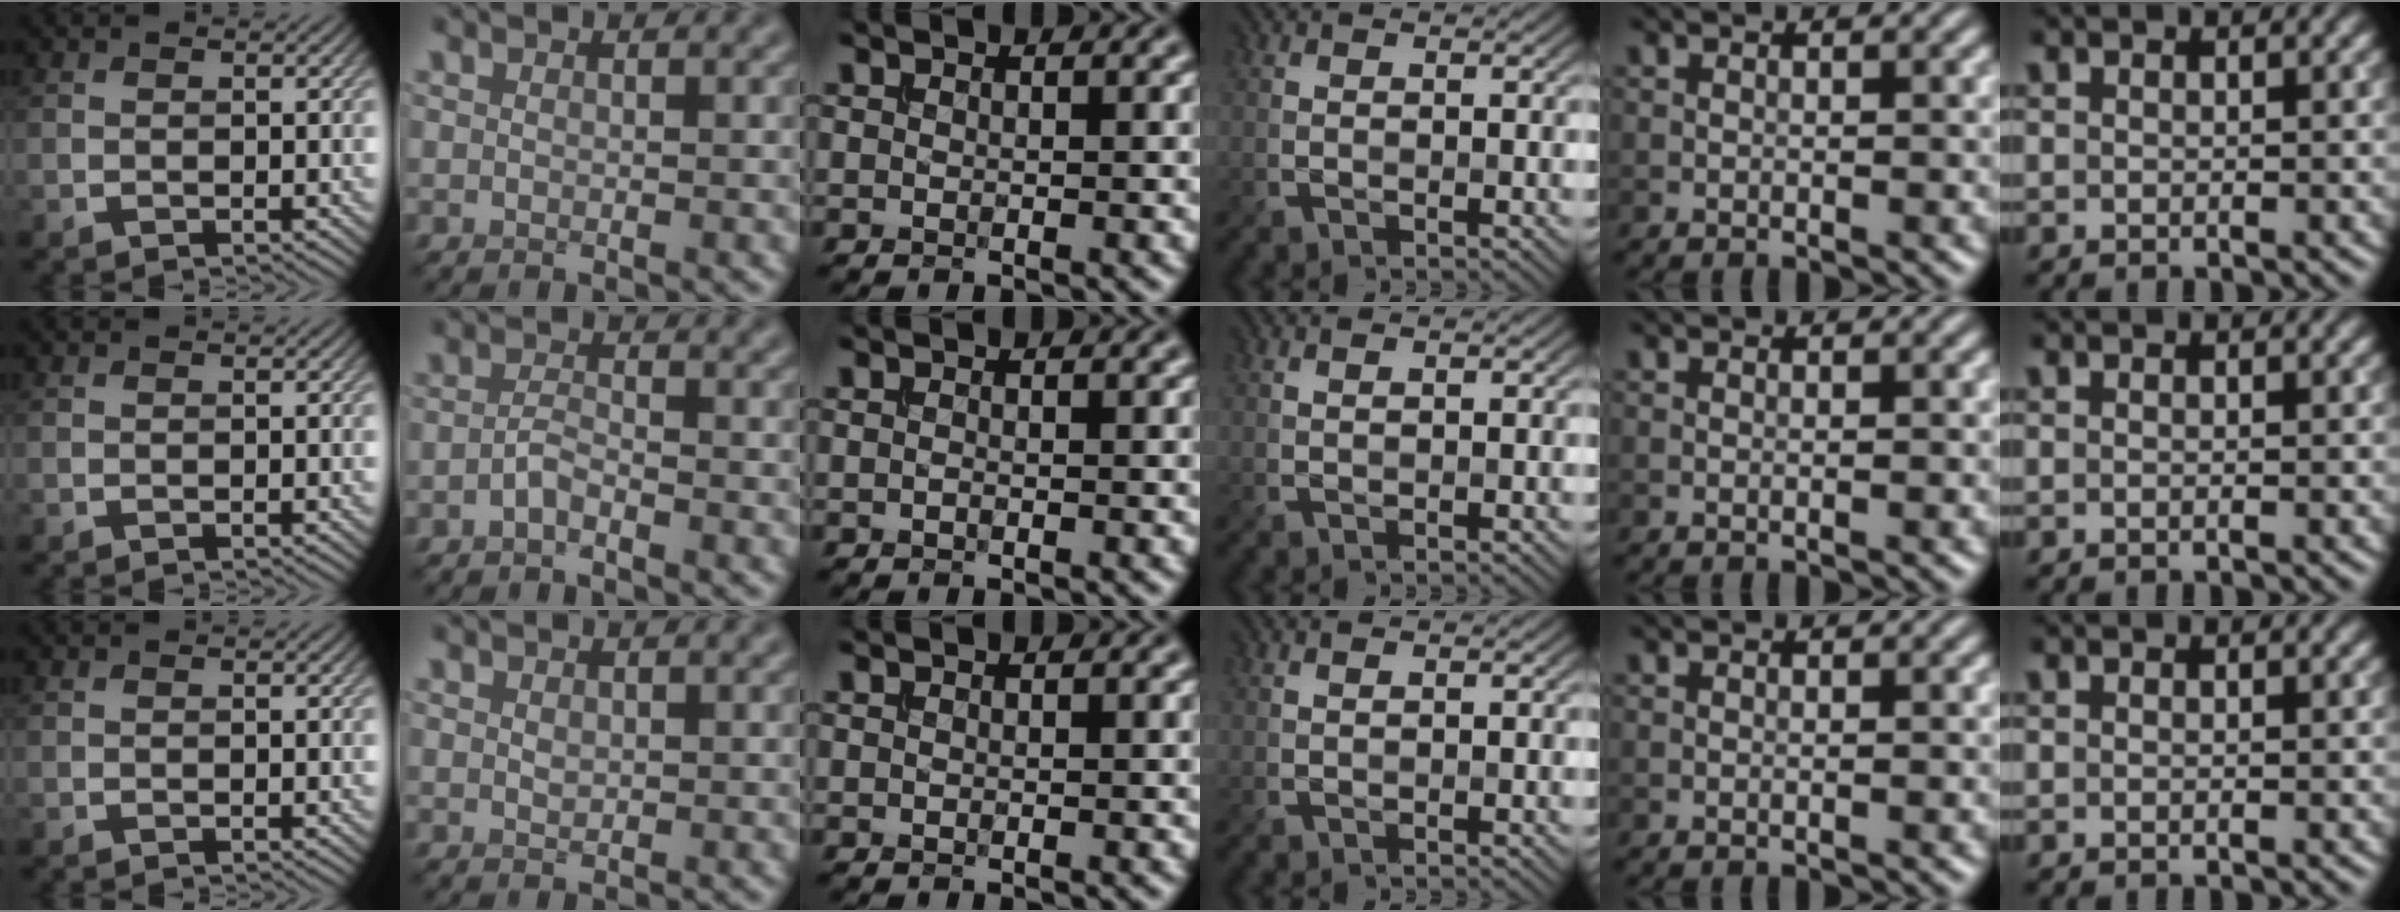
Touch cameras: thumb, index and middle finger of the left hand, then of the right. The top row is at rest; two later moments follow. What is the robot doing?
{"motion": "insert", "object": "drawer"}